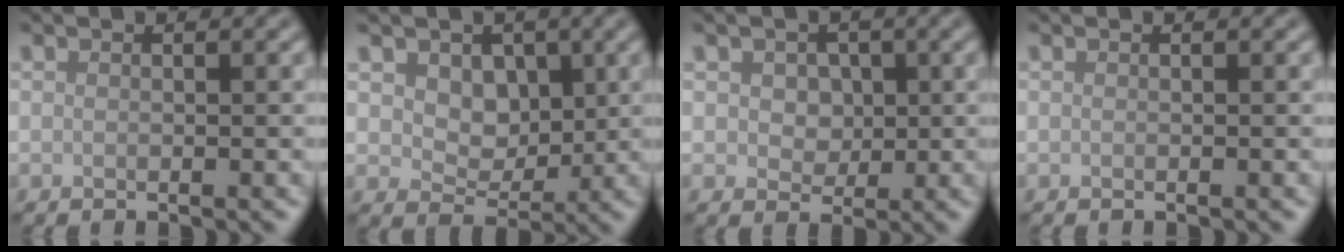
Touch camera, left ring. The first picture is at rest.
{"total": 3.6, "force": [1.3, 2.7, 2.0], "torque": [-0.035, -0.010, 0.014]}
{"total": 2.9, "force": [0.8, 2.3, 1.6], "torque": [-0.027, 0.001, 0.002]}
{"total": 0.0}